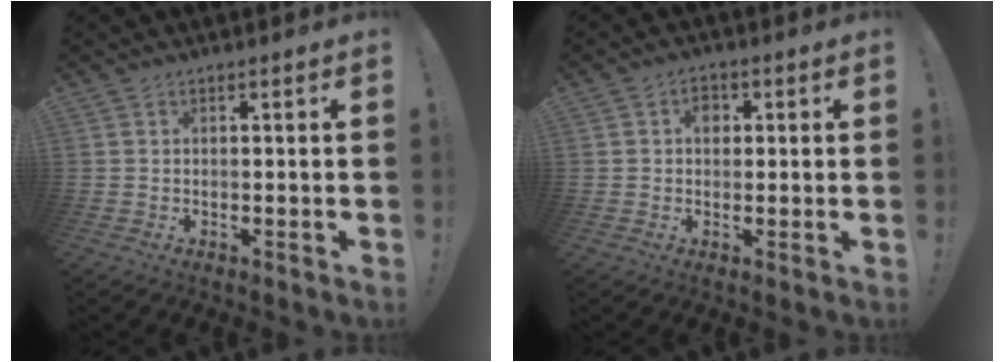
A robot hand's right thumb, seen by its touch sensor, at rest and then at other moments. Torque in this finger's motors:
{"motor_torque": [0.35, 0.65, 0.55, -0.16, -0.02]}